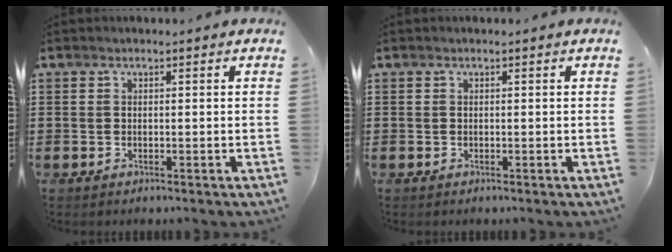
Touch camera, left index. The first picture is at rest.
{"total": 0.0}